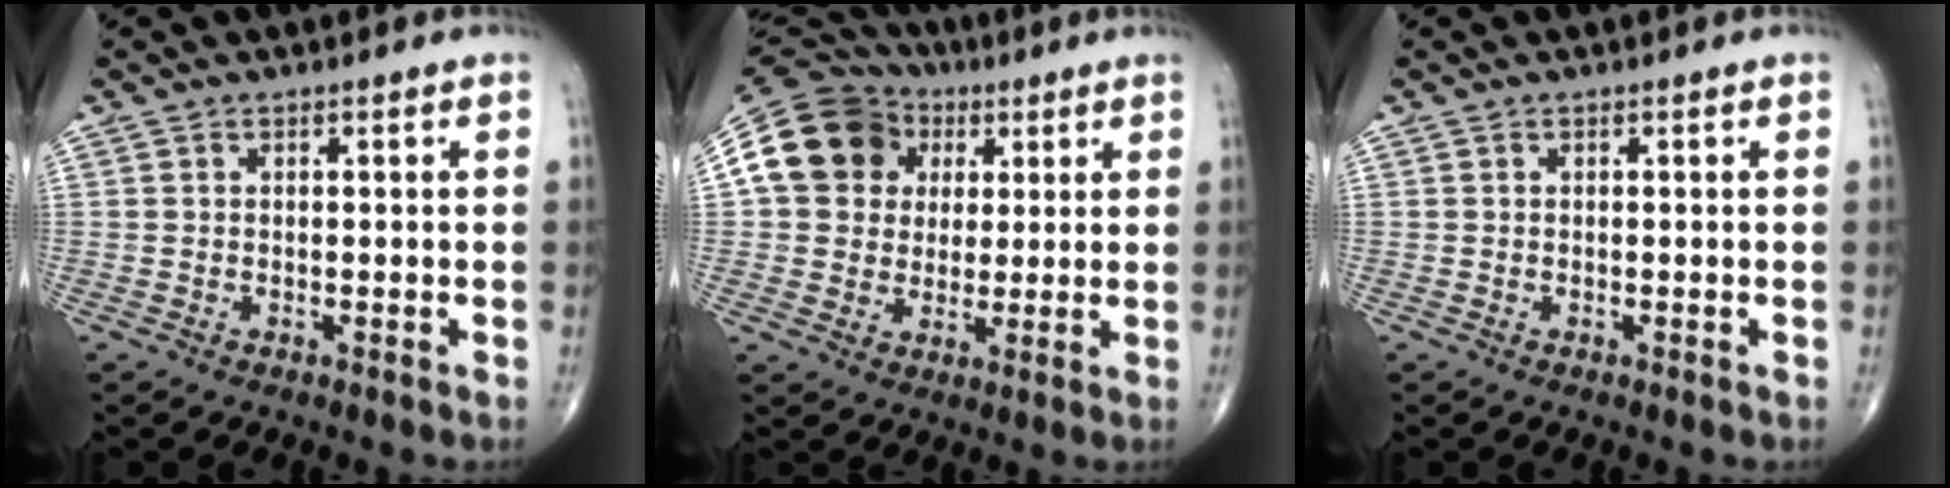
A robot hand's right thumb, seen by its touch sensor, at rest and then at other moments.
{"total": 15.5, "force": [4.1, 13.3, 6.9], "torque": [-0.109, 0.021, 0.069]}
{"total": 0.0}